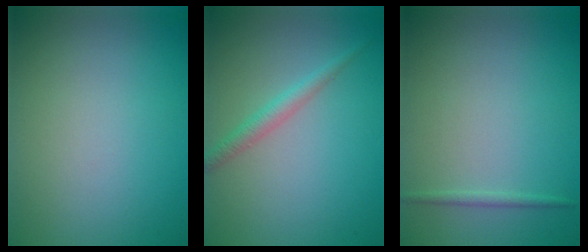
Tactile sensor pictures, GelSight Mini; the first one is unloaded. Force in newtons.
{"total": 1.7, "press": 1.7, "slide": 0.1}
{"total": 0.7, "press": 0.7, "slide": 0.0}